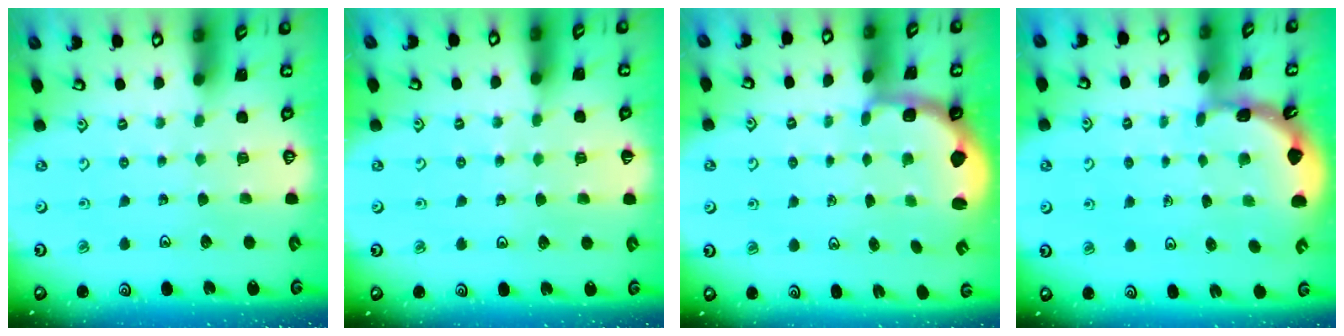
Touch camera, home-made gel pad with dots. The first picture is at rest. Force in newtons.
{"total": 3.0, "press": 3.0, "slide": 0.2}
{"total": 2.5, "press": 1.3, "slide": 2.1}
{"total": 1.8, "press": 1.8, "slide": 0.2}